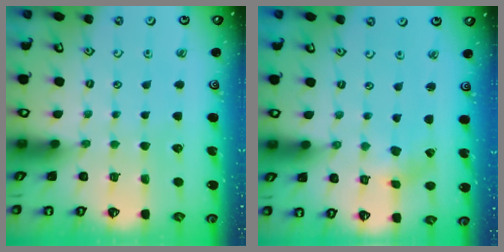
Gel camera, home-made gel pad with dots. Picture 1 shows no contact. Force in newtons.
{"total": 1.5, "press": 1.5, "slide": 0.3}